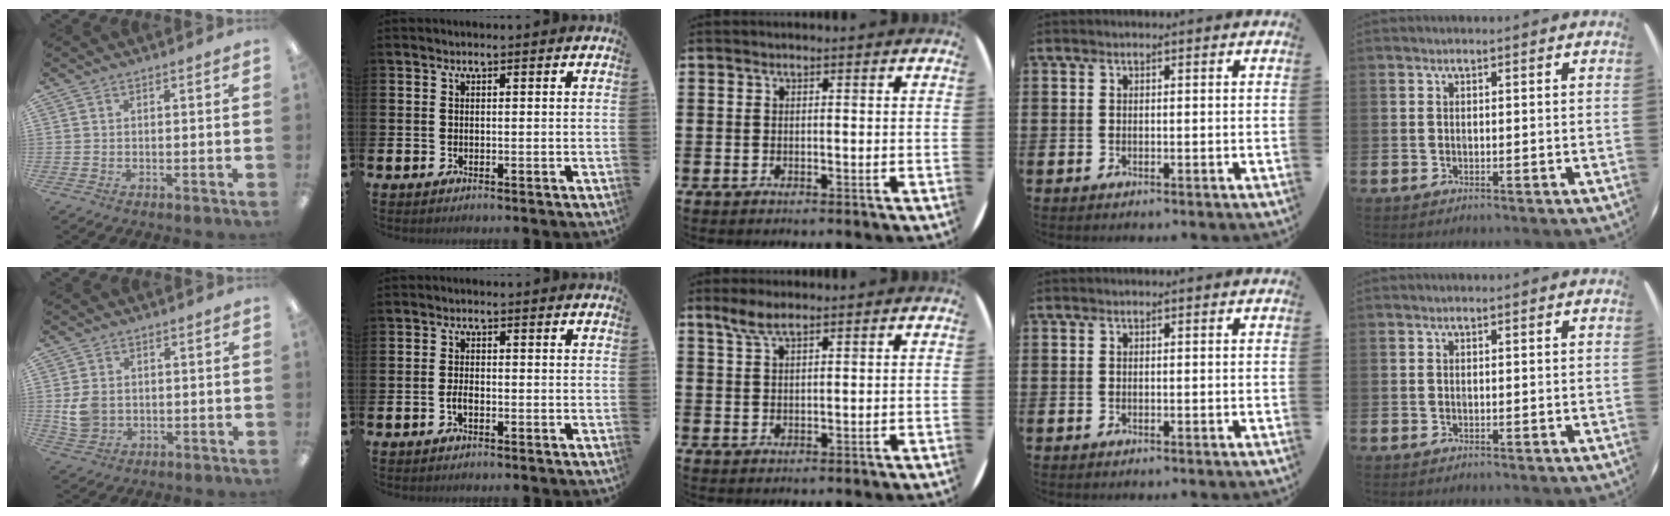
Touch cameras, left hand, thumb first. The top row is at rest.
{"thumb": {"total": 5.9, "force": [0.2, 5.0, 3.1], "torque": [-0.048, 0.004, 0.006]}, "index": {"total": 1.4, "force": [-0.7, 0.6, 1.1], "torque": [-0.028, 0.003, -0.012]}, "middle": {"total": 3.4, "force": [2.5, 0.8, 2.1], "torque": [-0.046, 0.003, 0.046]}}